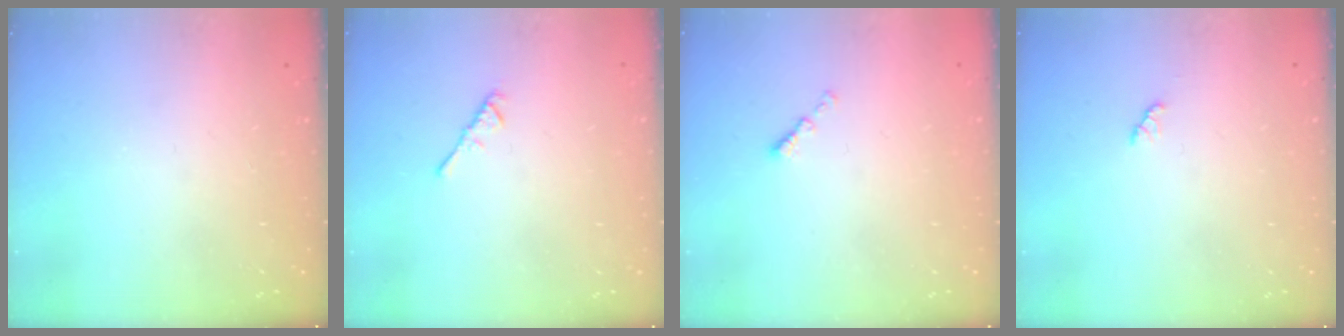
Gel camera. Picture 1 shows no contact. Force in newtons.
{"total": 2.4, "press": 2.3, "slide": 0.6}
{"total": 0.0}
{"total": 3.4, "press": 3.4, "slide": 0.4}